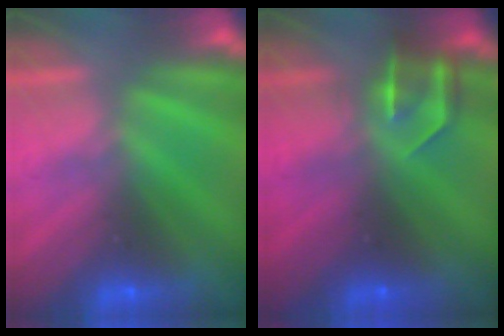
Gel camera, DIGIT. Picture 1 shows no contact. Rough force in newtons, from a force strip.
{"total": 3.2}